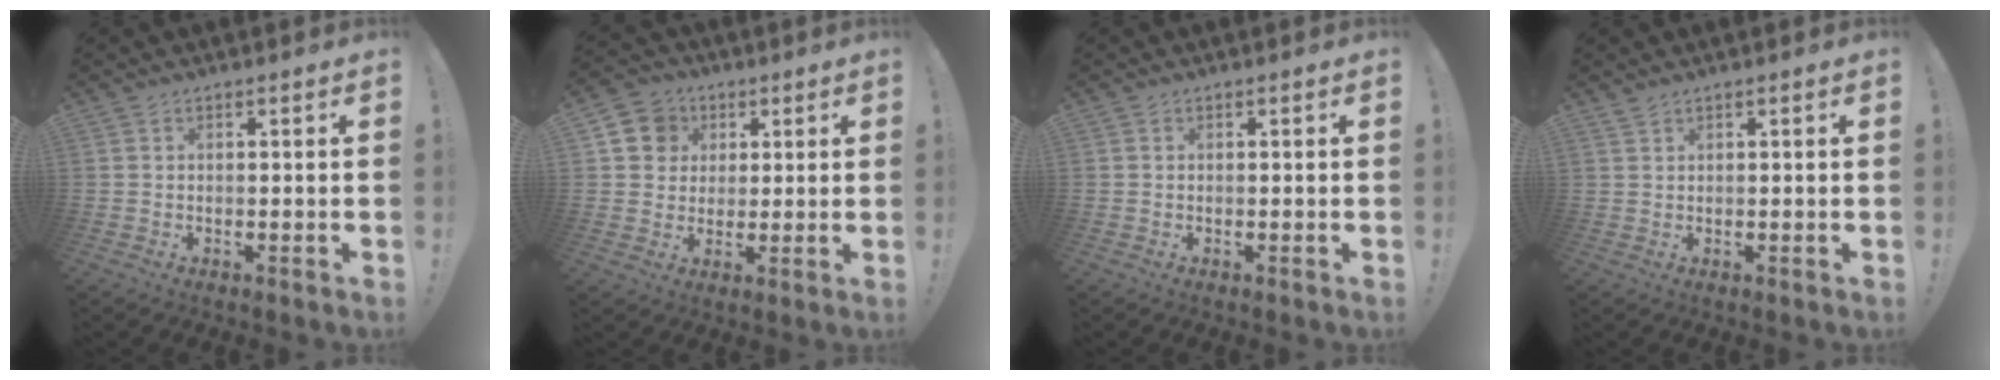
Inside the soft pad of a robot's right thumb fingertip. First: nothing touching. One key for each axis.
{"total": 9.7, "fx": 3.1, "fy": 8.8, "fz": 2.8, "tx": -0.029, "ty": -0.013, "tz": 0.064}
{"total": 0.0}
{"total": 1.1, "fx": 1.0, "fy": 0.2, "fz": 0.5, "tx": -0.018, "ty": 0.003, "tz": 0.020}